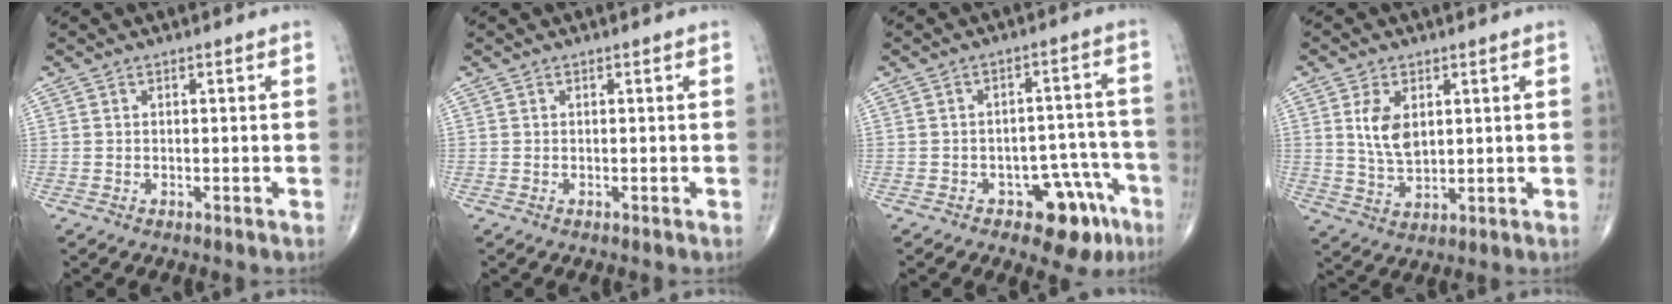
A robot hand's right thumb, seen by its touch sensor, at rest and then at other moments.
{"total": 0.0}
{"total": 9.7, "force": [-5.4, 5.3, 6.1], "torque": [-0.035, 0.047, -0.065]}
{"total": 7.2, "force": [1.9, 4.2, 5.5], "torque": [-0.096, -0.011, 0.046]}